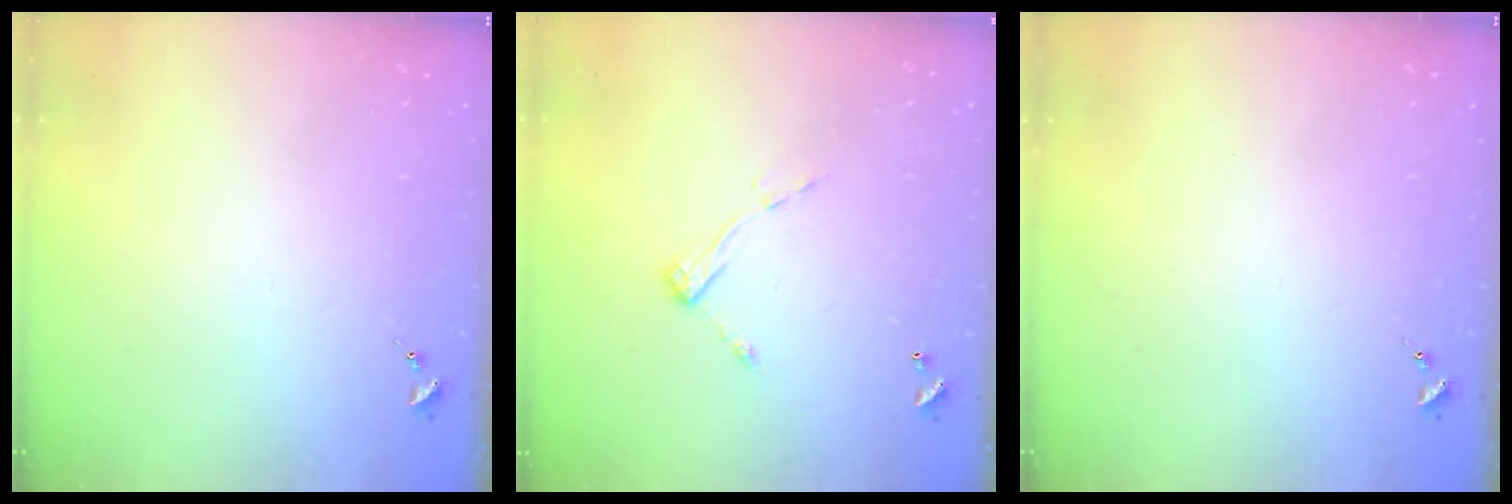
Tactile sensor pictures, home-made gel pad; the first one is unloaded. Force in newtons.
{"total": 6.9, "press": 6.9, "slide": 0.4}
{"total": 0.0}